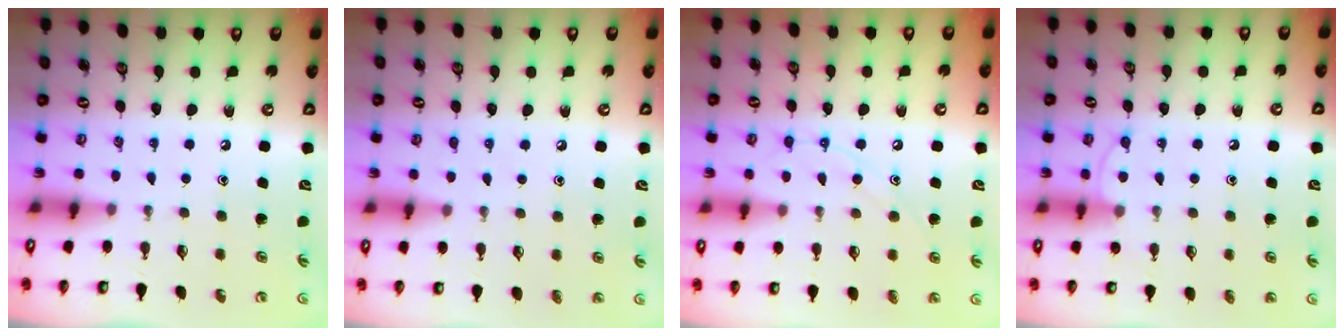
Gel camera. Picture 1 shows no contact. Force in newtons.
{"total": 3.2, "press": 3.2, "slide": 0.5}
{"total": 8.2, "press": 8.2, "slide": 0.7}
{"total": 6.7, "press": 6.7, "slide": 0.6}